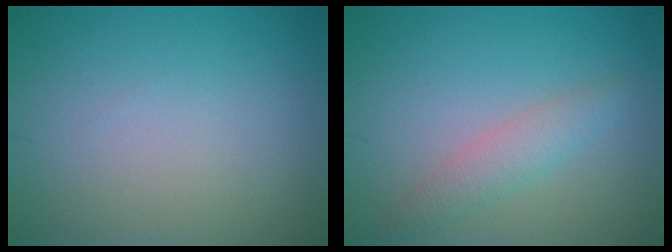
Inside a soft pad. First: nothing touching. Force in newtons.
{"total": 2.3, "press": 2.3, "slide": 0.0}